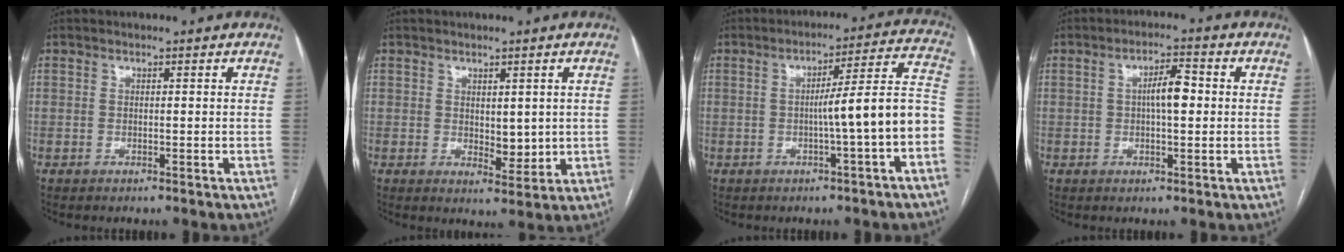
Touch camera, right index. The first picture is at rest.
{"total": 3.9, "force": [0.5, 2.1, 3.2], "torque": [-0.041, -0.009, 0.016]}
{"total": 11.0, "force": [-2.8, -0.4, 10.6], "torque": [-0.135, 0.032, -0.041]}
{"total": 4.7, "force": [0.3, 1.3, 4.5], "torque": [-0.076, 0.012, 0.004]}